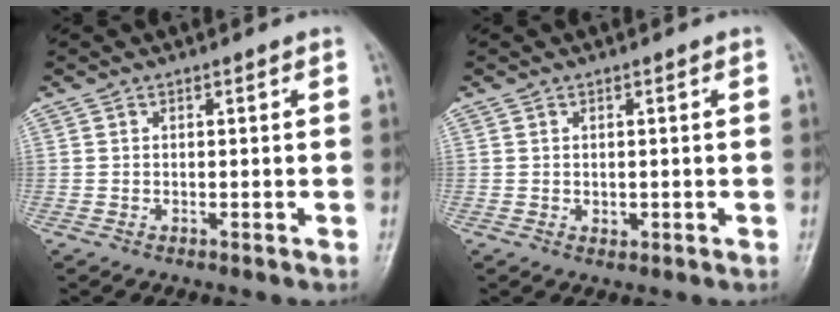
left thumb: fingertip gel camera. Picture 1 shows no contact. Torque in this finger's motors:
{"motor_torque": [-0.06, 0.02, 0.32, -0.09, 0.00]}